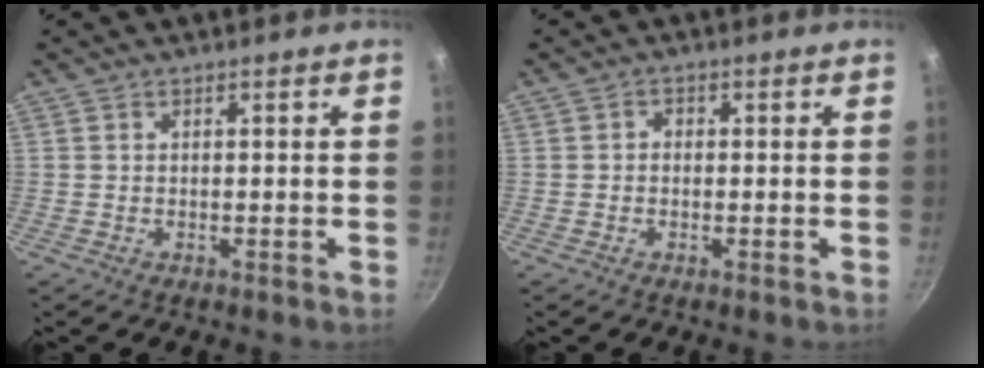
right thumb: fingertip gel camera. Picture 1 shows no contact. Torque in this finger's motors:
{"motor_torque": [-0.45, 0.23, 0.12, -0.27, 0.02]}